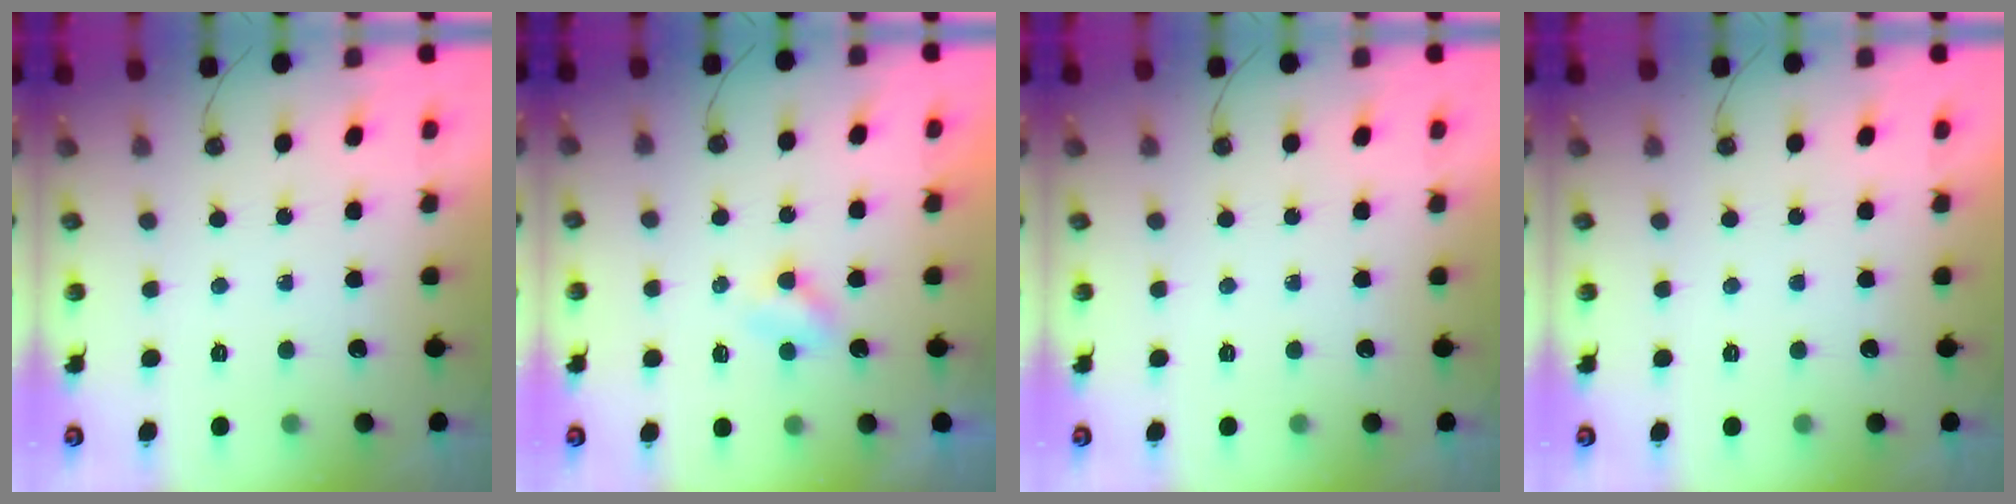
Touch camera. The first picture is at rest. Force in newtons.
{"total": 2.4, "press": 2.4, "slide": 0.6}
{"total": 0.0}
{"total": 0.0}